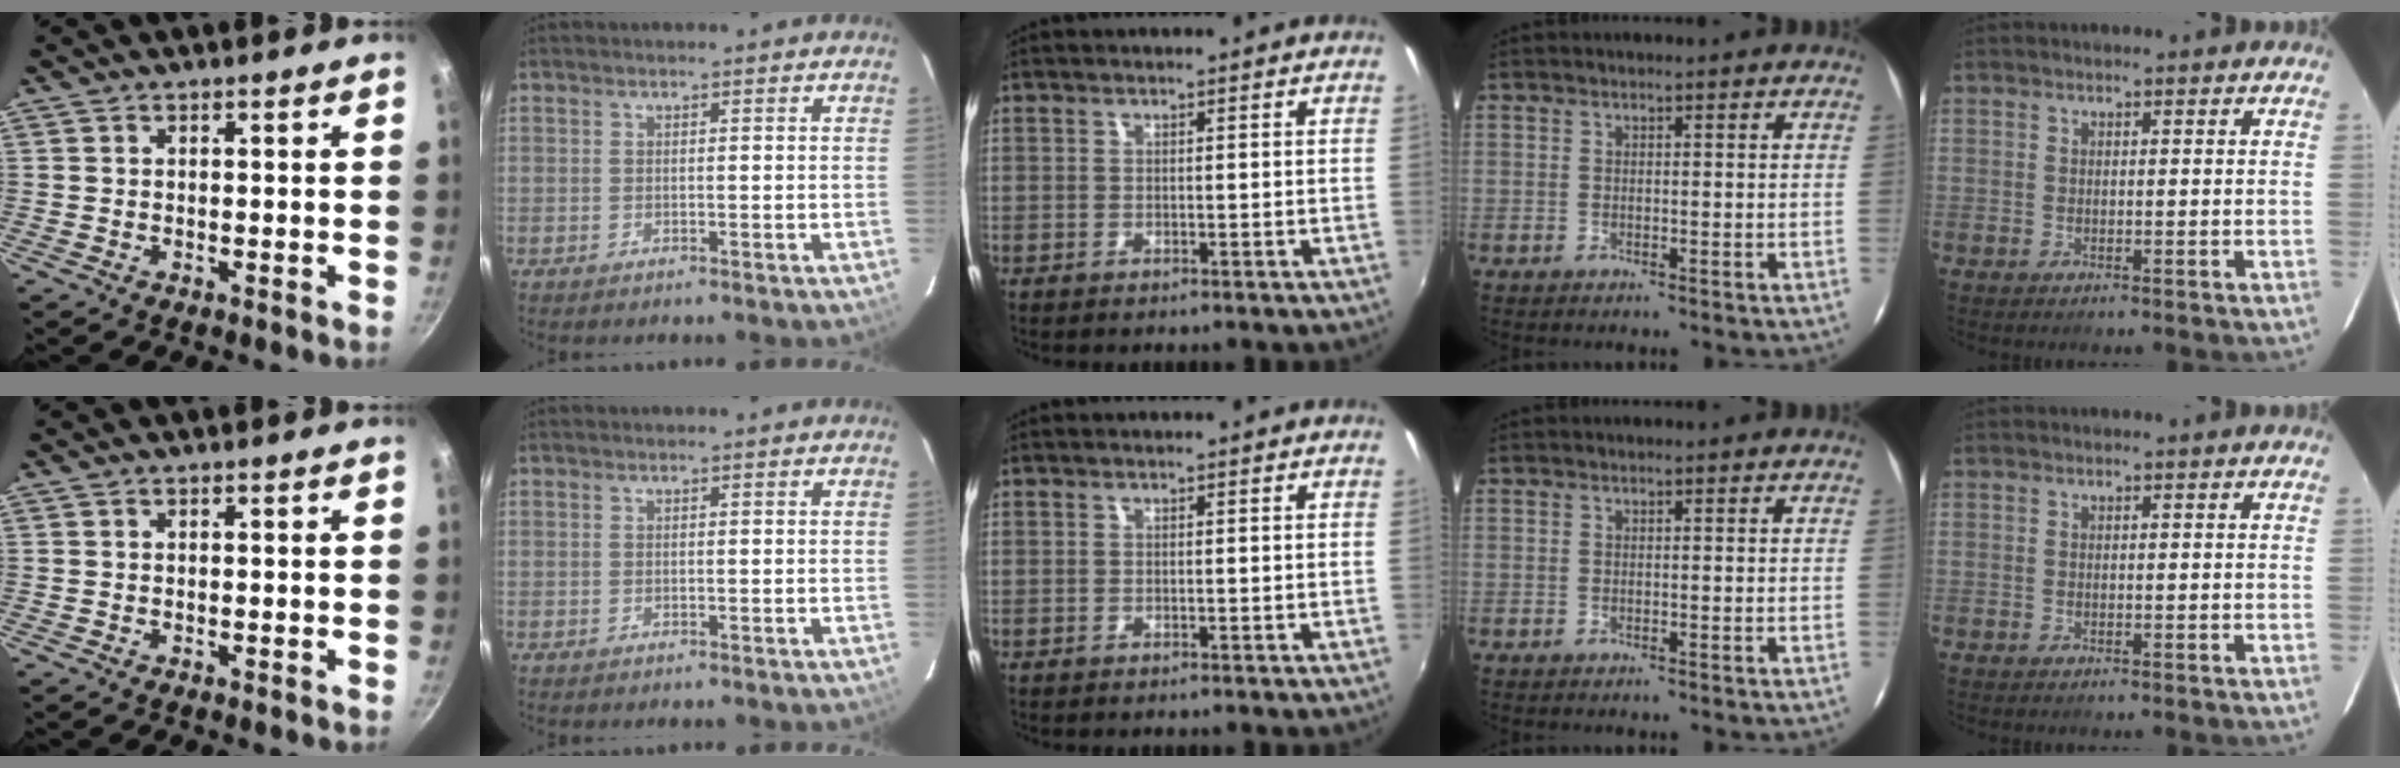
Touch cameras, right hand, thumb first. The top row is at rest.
{}